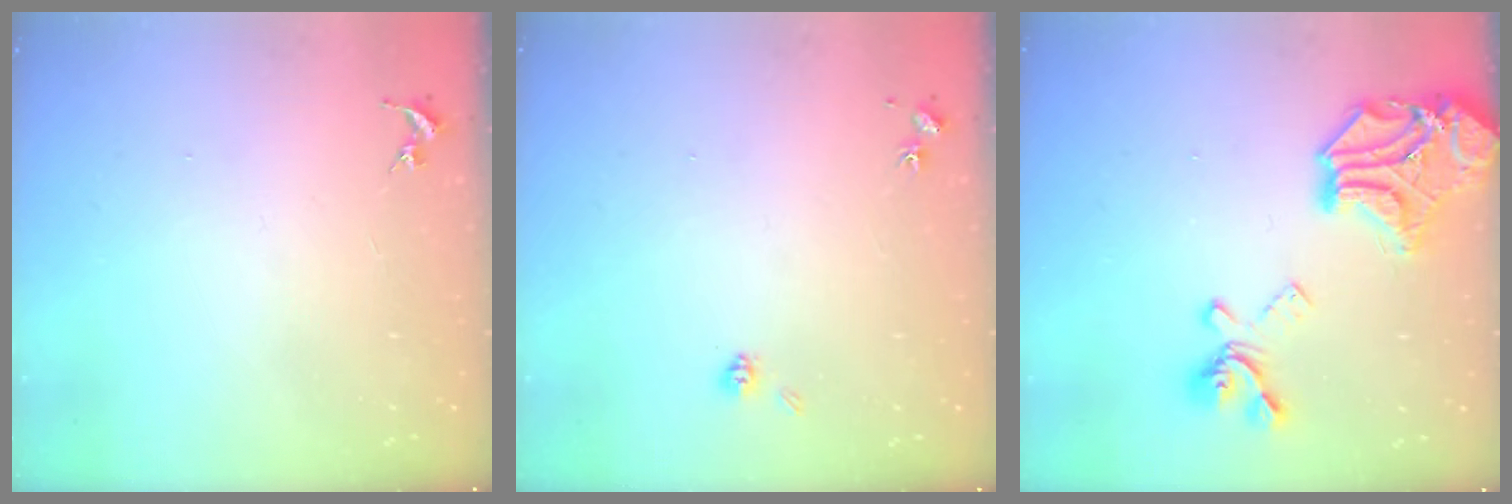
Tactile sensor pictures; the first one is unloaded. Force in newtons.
{"total": 4.1, "press": 4.0, "slide": 1.1}
{"total": 23.2, "press": 23.0, "slide": 2.9}